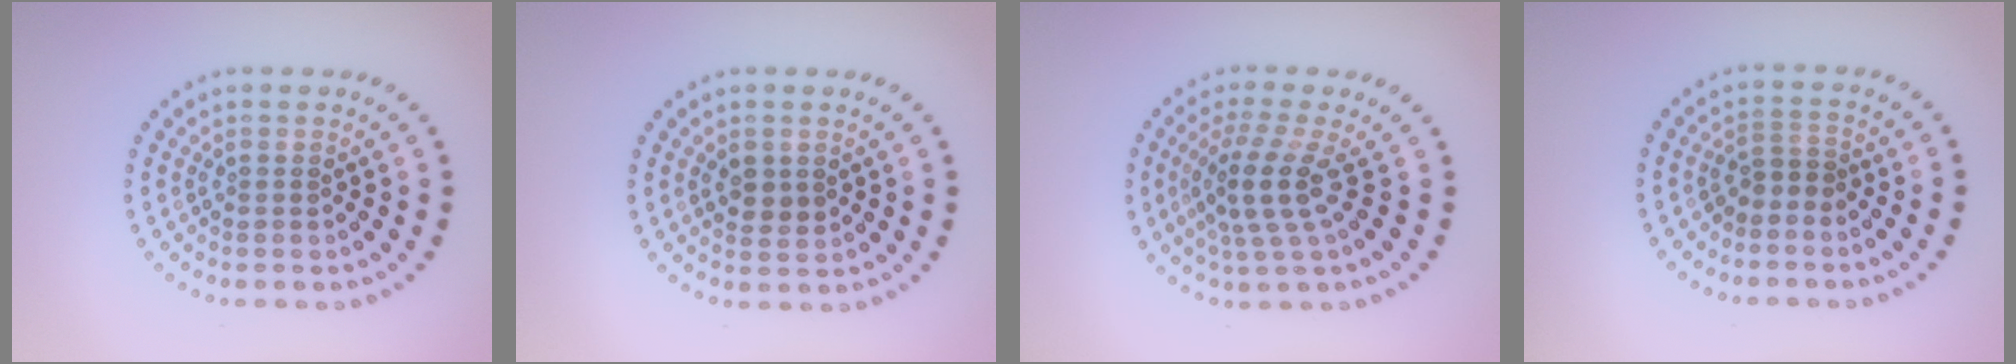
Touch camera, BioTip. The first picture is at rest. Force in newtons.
{"total": 1.8, "press": 1.8, "slide": 0.5}
{"total": 4.1, "press": 3.0, "slide": 2.8}
{"total": 1.3, "press": 1.0, "slide": 0.8}